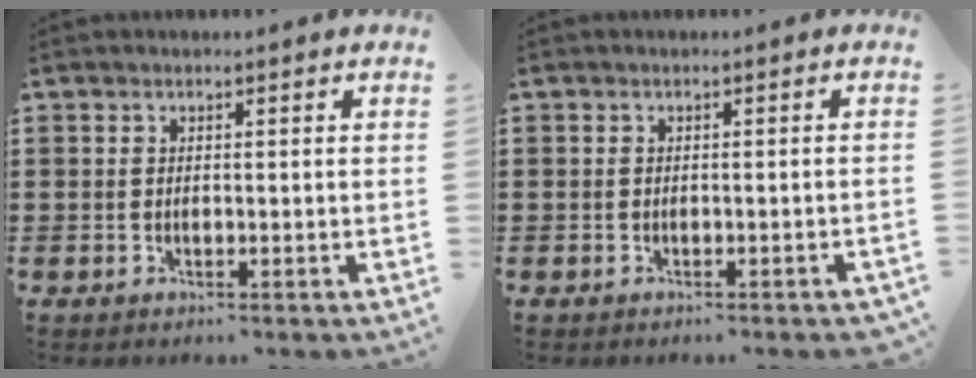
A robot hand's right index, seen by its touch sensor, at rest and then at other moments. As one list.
[{"total": 0.5, "force": [-0.5, 0.1, 0.1], "torque": [-0.005, -0.003, -0.010]}]